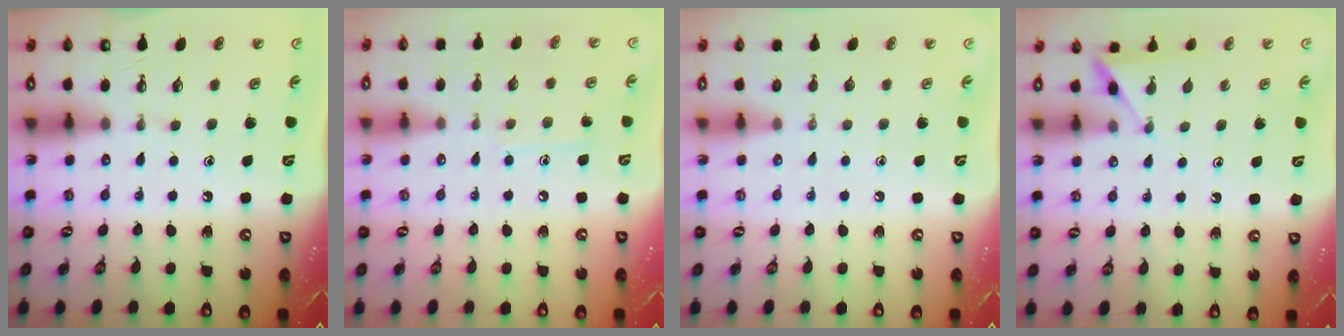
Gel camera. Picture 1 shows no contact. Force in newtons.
{"total": 7.3, "press": 7.2, "slide": 0.6}
{"total": 0.0}
{"total": 4.7, "press": 4.7, "slide": 0.6}